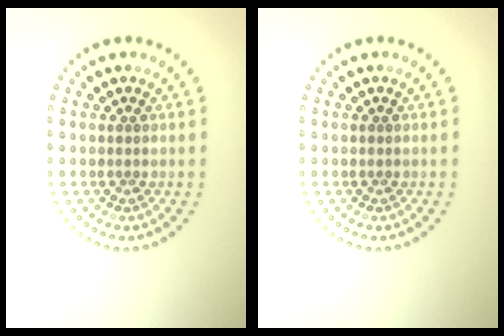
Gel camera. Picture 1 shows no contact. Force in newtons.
{"total": 0.0}